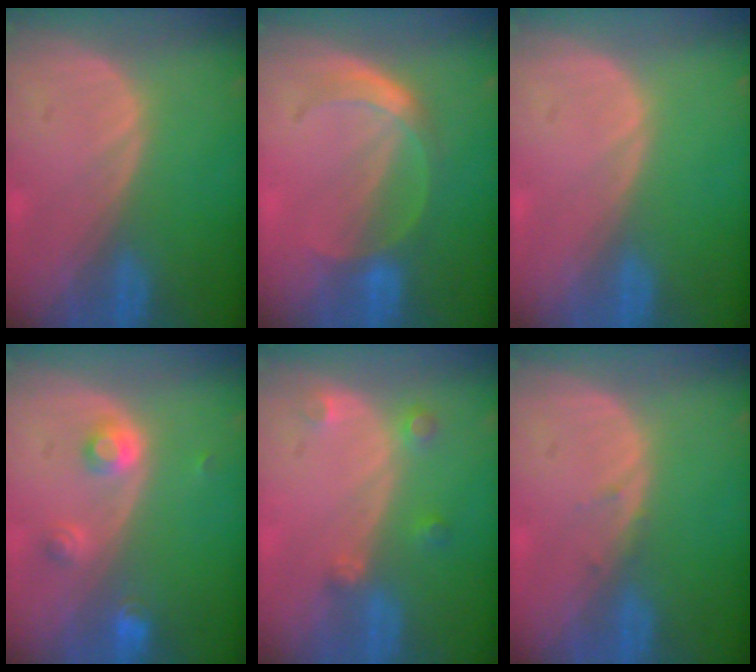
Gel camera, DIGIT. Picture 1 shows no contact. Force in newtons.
{"total": 4.5, "press": 4.4, "slide": 0.9}
{"total": 0.0}
{"total": 3.3, "press": 3.2, "slide": 1.0}
{"total": 2.6, "press": 2.5, "slide": 0.5}
{"total": 0.8, "press": 0.7, "slide": 0.3}